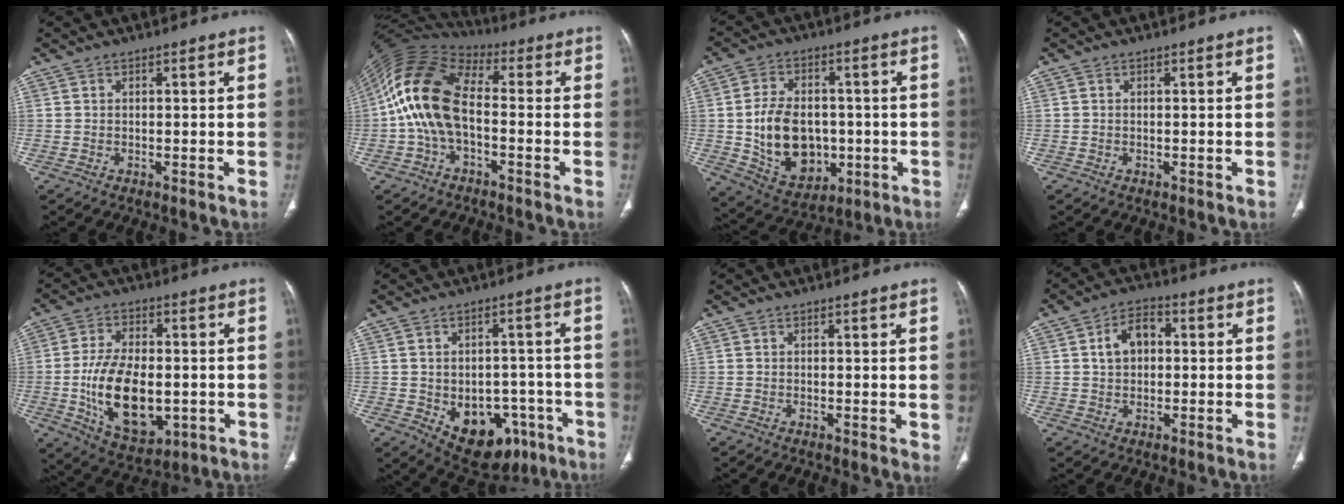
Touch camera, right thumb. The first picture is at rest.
{"total": 14.4, "force": [-1.5, 8.3, 11.7], "torque": [-0.229, 0.034, -0.039]}
{"total": 15.2, "force": [-1.6, 11.0, 10.4], "torque": [-0.146, 0.006, -0.005]}
{"total": 0.0}
{"total": 16.5, "force": [-2.6, 9.4, 13.3], "torque": [-0.214, -0.004, -0.026]}
{"total": 14.7, "force": [-5.9, 10.3, 8.7], "torque": [-0.094, 0.031, -0.065]}
{"total": 1.3, "force": [0.1, 0.4, 1.2], "torque": [-0.021, -0.007, 0.001]}
{"total": 6.7, "force": [0.9, 4.8, 4.6], "torque": [-0.068, 0.018, 0.010]}